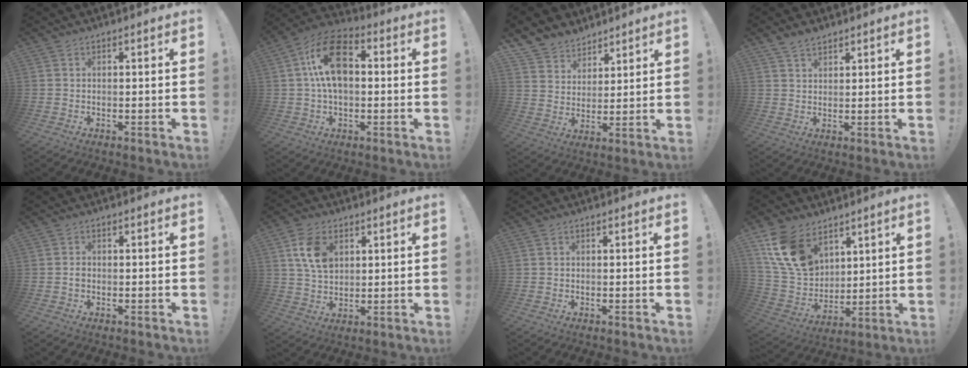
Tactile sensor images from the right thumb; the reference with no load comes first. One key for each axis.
{"total": 15.8, "fx": 2.1, "fy": 9.9, "fz": 12.2, "tx": -0.217, "ty": 0.013, "tz": 0.036}
{"total": 7.8, "fx": 6.1, "fy": 4.9, "fz": 0.2, "tx": -0.016, "ty": -0.056, "tz": 0.123}
{"total": 4.1, "fx": 3.2, "fy": 2.0, "fz": 1.5, "tx": -0.027, "ty": -0.017, "tz": 0.060}
{"total": 1.0, "fx": -0.4, "fy": 0.7, "fz": 0.6, "tx": -0.010, "ty": 0.002, "tz": -0.008}
{"total": 10.7, "fx": 3.8, "fy": 7.4, "fz": 6.7, "tx": -0.120, "ty": 0.003, "tz": 0.075}
{"total": 0.0}
{"total": 17.1, "fx": 9.3, "fy": 11.2, "fz": 8.9, "tx": -0.178, "ty": -0.044, "tz": 0.183}